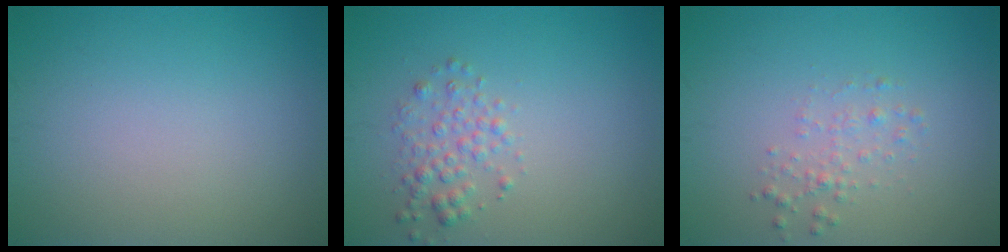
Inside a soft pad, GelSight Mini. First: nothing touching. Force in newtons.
{"total": 2.0, "press": 2.0, "slide": 0.1}
{"total": 1.4, "press": 1.4, "slide": 0.0}